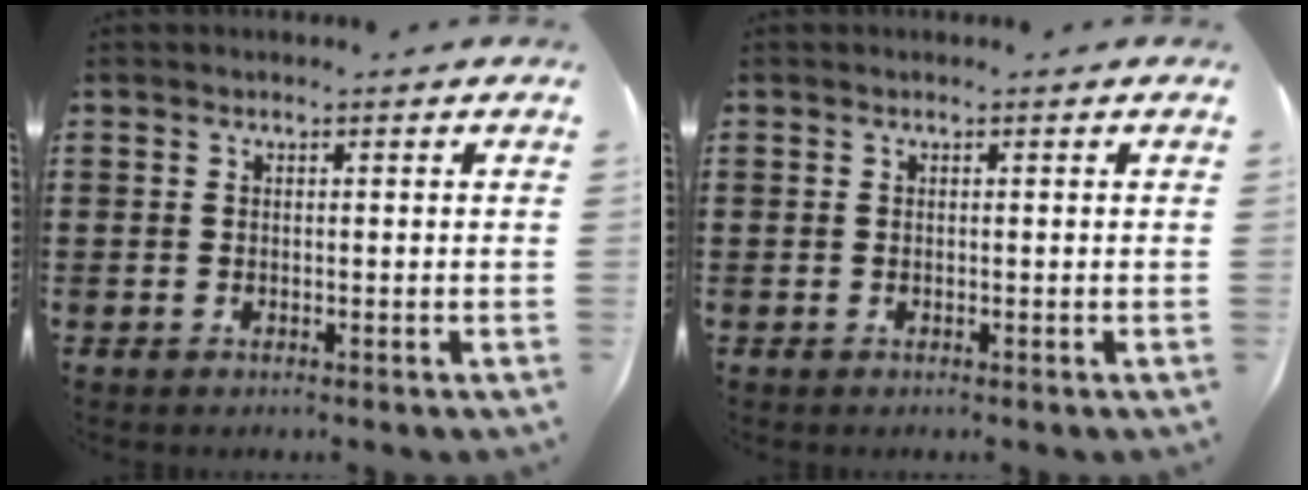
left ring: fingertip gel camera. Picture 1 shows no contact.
{"total": 0.0}